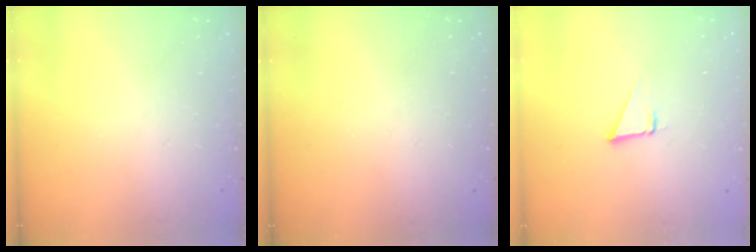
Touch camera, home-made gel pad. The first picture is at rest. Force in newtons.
{"total": 0.0}
{"total": 1.9, "press": 1.9, "slide": 0.1}